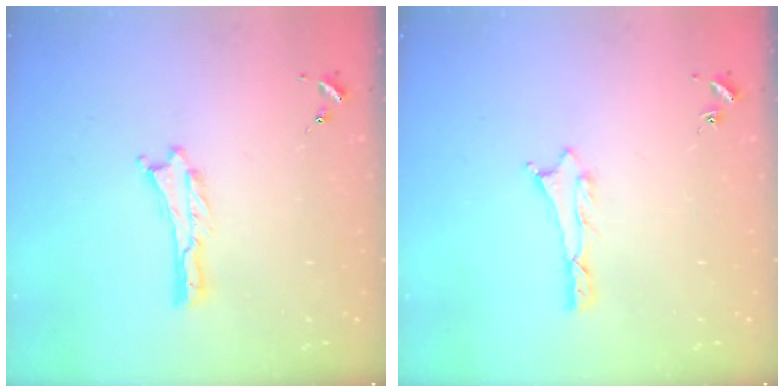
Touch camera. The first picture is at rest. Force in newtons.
{"total": 0.8, "press": 0.8, "slide": 0.2}